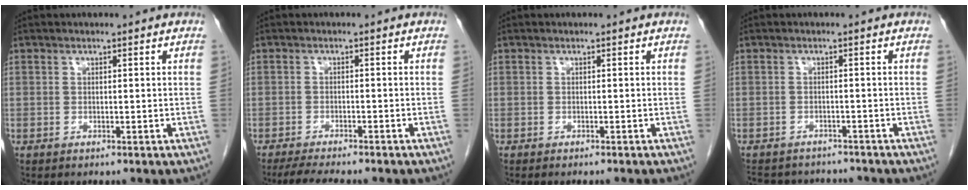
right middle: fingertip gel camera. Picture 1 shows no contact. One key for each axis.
{"total": 6.3, "fx": -5.3, "fy": 0.5, "fz": 3.3, "tx": -0.046, "ty": -0.013, "tz": -0.081}
{"total": 1.8, "fx": -1.6, "fy": -0.3, "fz": 0.8, "tx": -0.005, "ty": 0.004, "tz": -0.021}
{"total": 9.3, "fx": -8.6, "fy": 2.9, "fz": 2.0, "tx": -0.036, "ty": 0.010, "tz": -0.108}